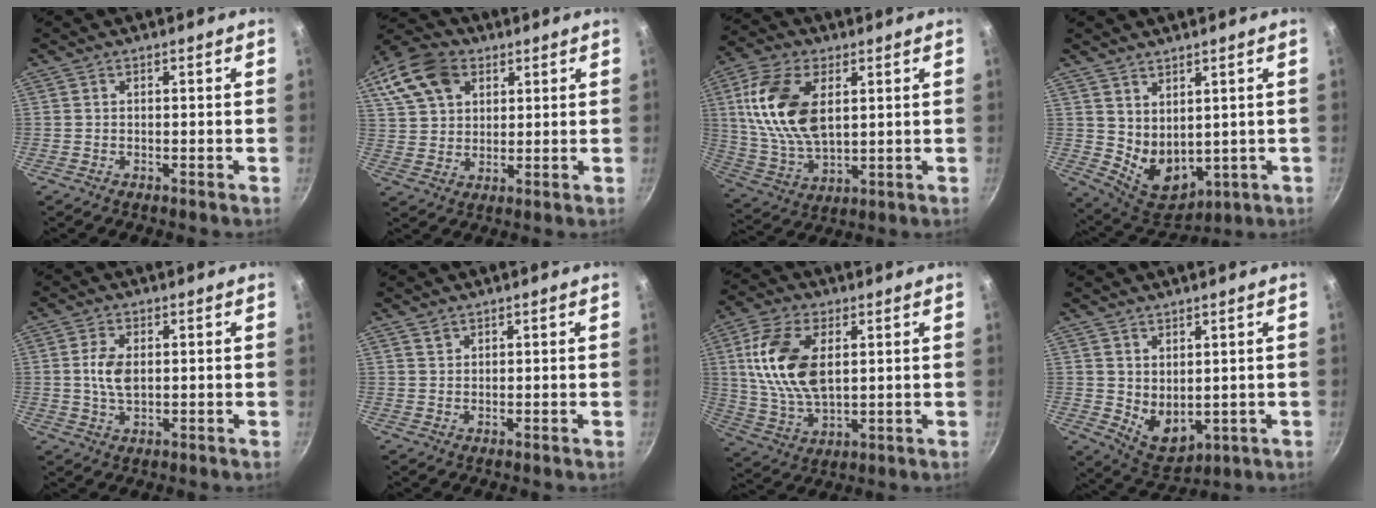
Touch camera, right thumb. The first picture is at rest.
{"total": 13.5, "force": [6.2, 9.5, 7.3], "torque": [-0.132, 0.005, 0.110]}
{"total": 16.6, "force": [4.0, 9.3, 13.1], "torque": [-0.242, -0.009, 0.085]}
{"total": 9.1, "force": [2.9, 6.0, 6.1], "torque": [-0.079, -0.037, 0.079]}
{"total": 5.4, "force": [0.6, 3.1, 4.4], "torque": [-0.082, -0.003, 0.012]}
{"total": 1.4, "force": [1.0, 0.8, 0.4], "torque": [-0.004, -0.003, 0.020]}
{"total": 15.2, "force": [3.4, 8.4, 12.2], "torque": [-0.227, -0.010, 0.071]}
{"total": 7.0, "force": [1.9, 4.5, 5.0], "torque": [-0.063, -0.028, 0.055]}